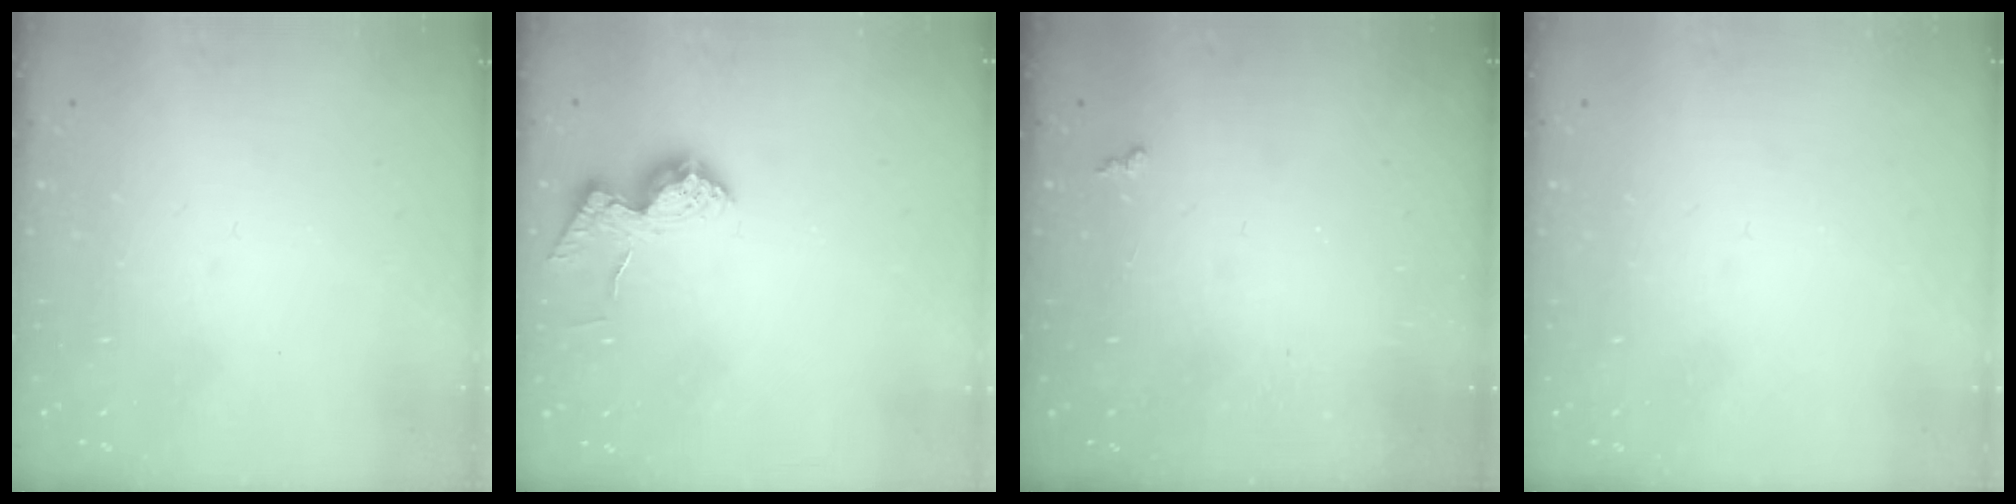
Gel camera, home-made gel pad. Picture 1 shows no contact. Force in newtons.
{"total": 13.8, "press": 13.7, "slide": 0.7}
{"total": 1.9, "press": 1.9, "slide": 0.5}
{"total": 0.0}